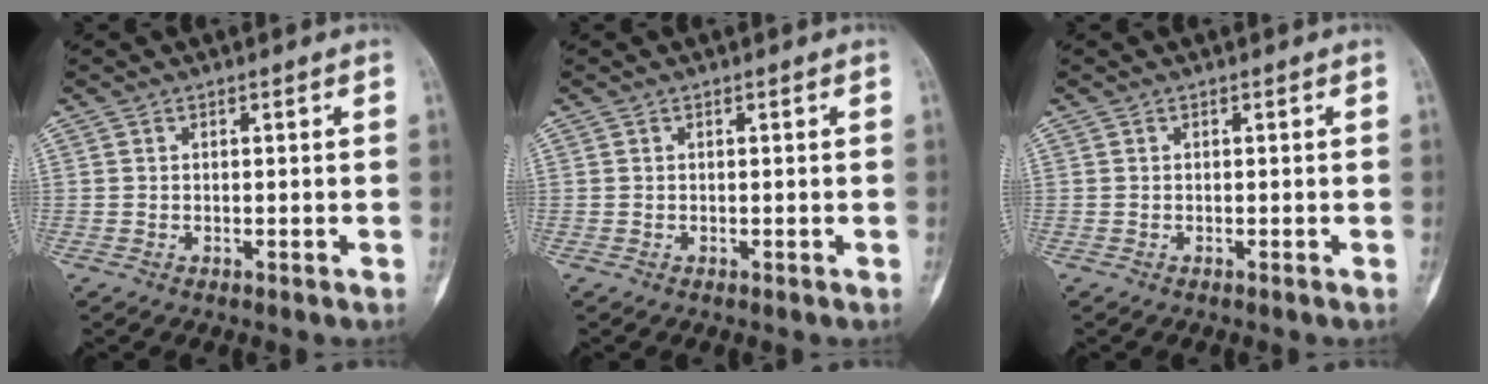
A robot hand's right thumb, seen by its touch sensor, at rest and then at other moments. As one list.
[{"total": 0.0}, {"total": 0.0}]